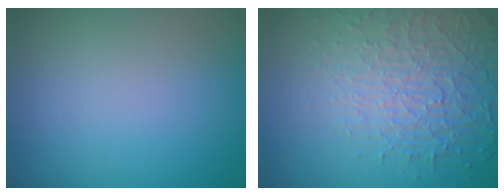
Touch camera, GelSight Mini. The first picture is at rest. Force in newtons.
{"total": 3.8, "press": 3.6, "slide": 1.2}